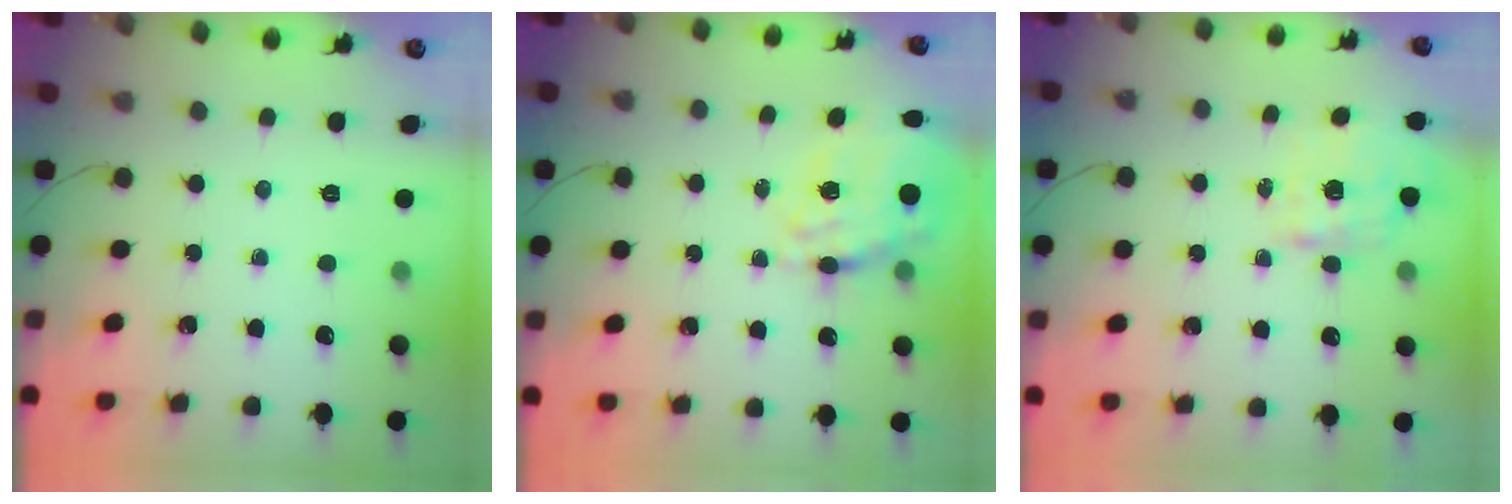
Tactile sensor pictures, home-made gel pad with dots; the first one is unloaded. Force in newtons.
{"total": 18.2, "press": 17.8, "slide": 3.9}
{"total": 1.2, "press": 1.0, "slide": 0.7}